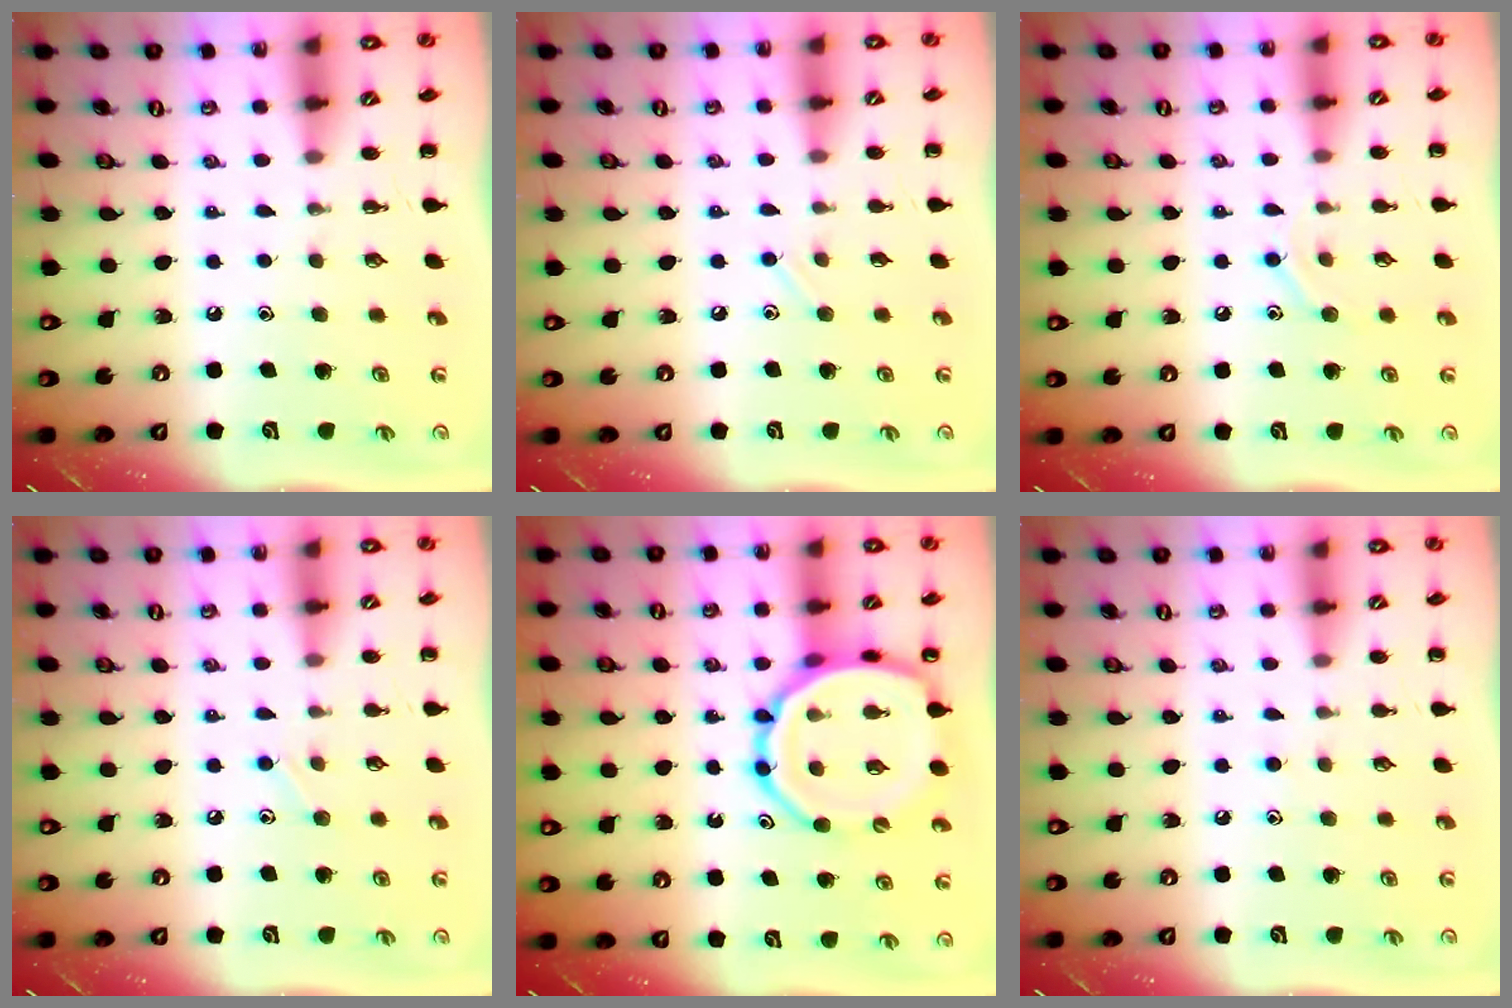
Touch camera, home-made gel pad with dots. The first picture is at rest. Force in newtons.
{"total": 4.0, "press": 3.8, "slide": 1.2}
{"total": 8.2, "press": 8.1, "slide": 1.5}
{"total": 6.7, "press": 6.4, "slide": 2.2}
{"total": 15.8, "press": 15.5, "slide": 2.9}
{"total": 4.7, "press": 4.3, "slide": 1.8}